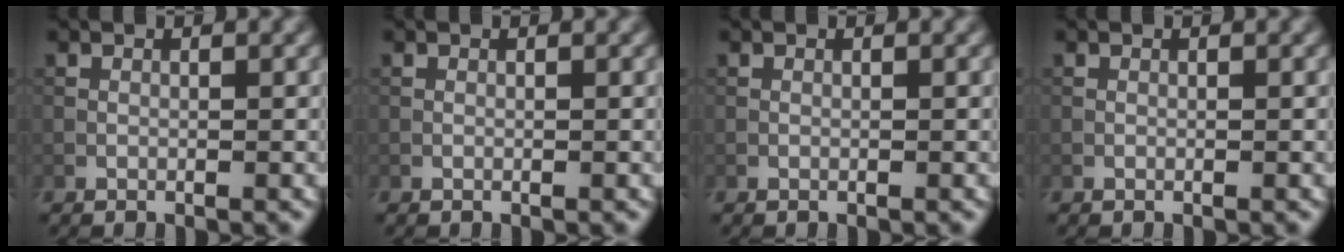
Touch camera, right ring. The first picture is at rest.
{"total": 0.0}
{"total": 0.0}
{"total": 0.0}